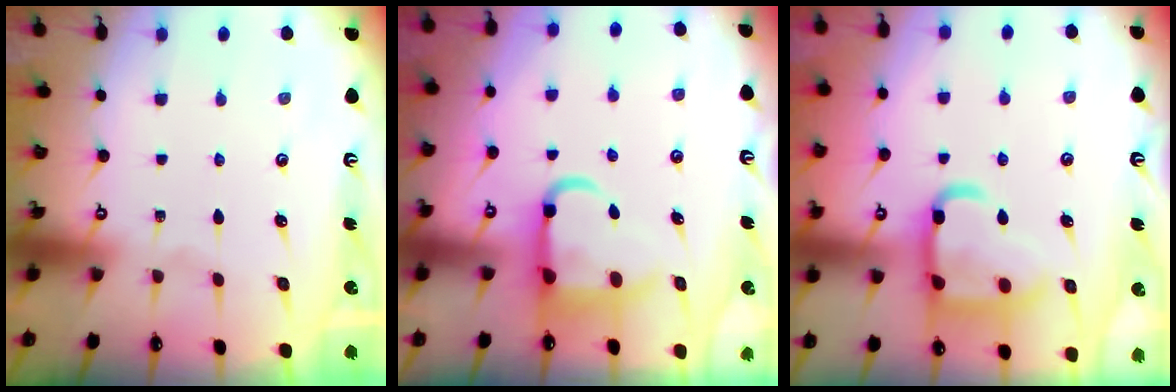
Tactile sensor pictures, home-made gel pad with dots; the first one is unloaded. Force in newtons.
{"total": 9.5, "press": 9.4, "slide": 1.3}
{"total": 17.5, "press": 17.4, "slide": 1.6}